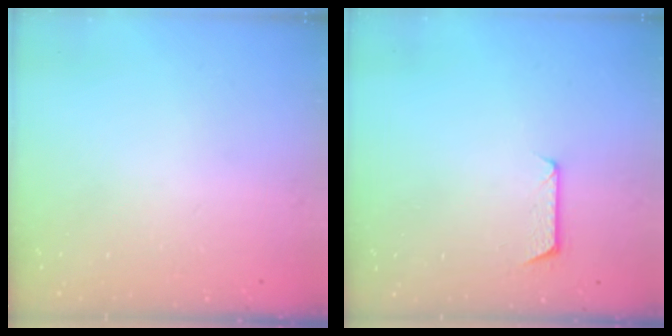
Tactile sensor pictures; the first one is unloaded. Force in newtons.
{"total": 6.3, "press": 6.3, "slide": 0.5}